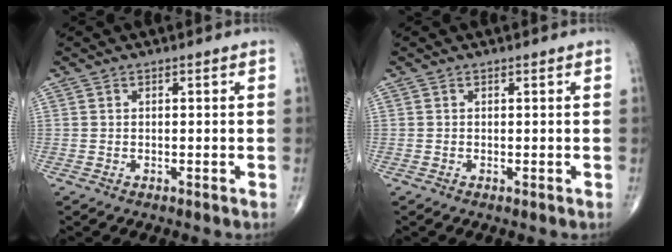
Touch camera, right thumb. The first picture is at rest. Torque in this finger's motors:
{"motor_torque": [0.04, 0.22, -0.09, 0.01, 0.04]}